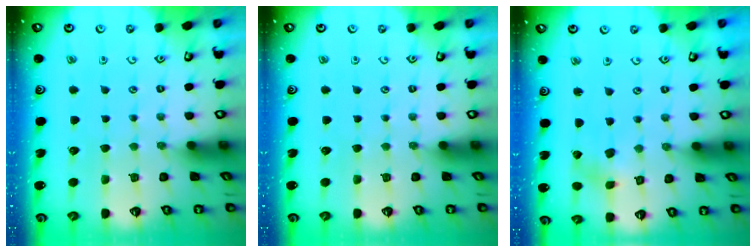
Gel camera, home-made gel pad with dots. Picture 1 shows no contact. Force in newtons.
{"total": 0.0}
{"total": 2.7, "press": 2.6, "slide": 0.3}